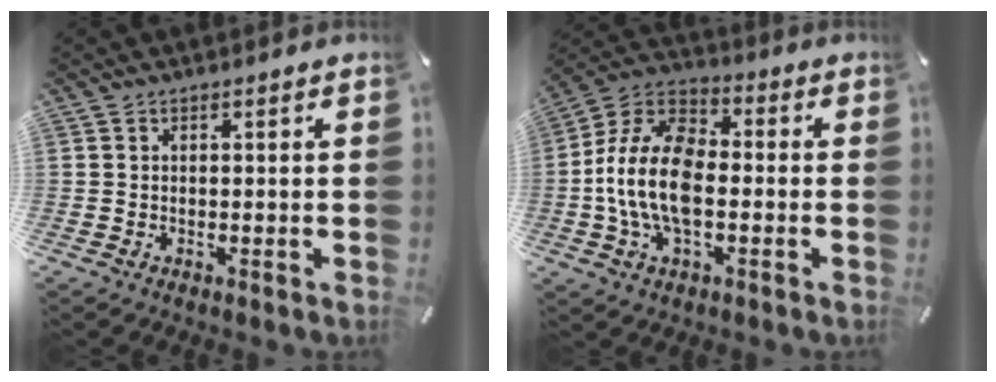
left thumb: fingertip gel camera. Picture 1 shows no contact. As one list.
[{"total": 15.0, "force": [-3.0, 9.0, 11.6], "torque": [-0.257, 0.010, -0.059]}]